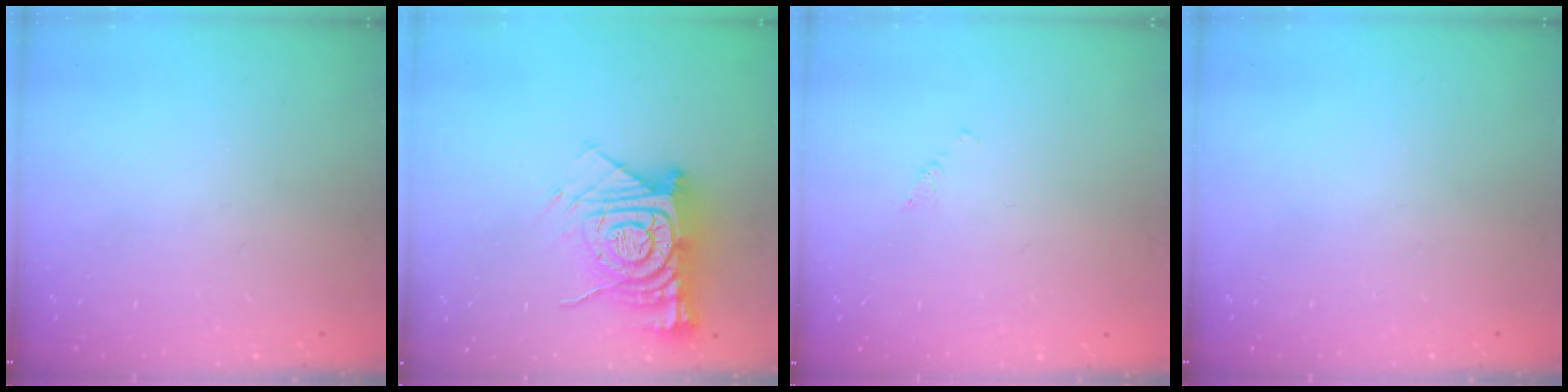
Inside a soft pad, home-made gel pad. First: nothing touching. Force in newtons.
{"total": 16.1, "press": 16.0, "slide": 1.6}
{"total": 1.2, "press": 1.2, "slide": 0.2}
{"total": 0.0}